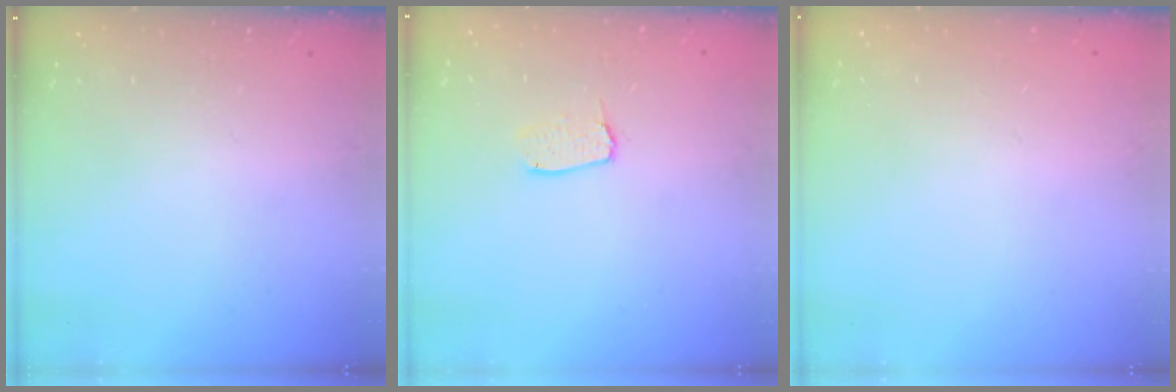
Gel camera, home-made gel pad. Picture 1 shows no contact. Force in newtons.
{"total": 4.9, "press": 4.9, "slide": 0.3}
{"total": 0.0}